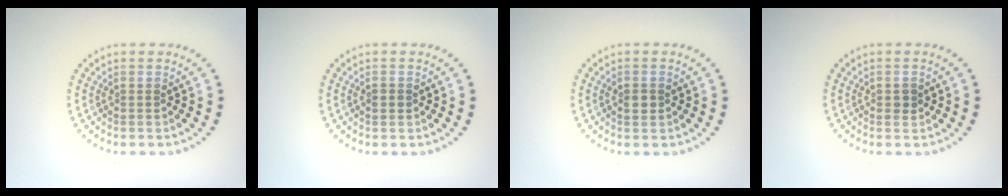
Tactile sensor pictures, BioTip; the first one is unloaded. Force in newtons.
{"total": 1.2, "press": 1.2, "slide": 0.2}
{"total": 1.5, "press": 1.5, "slide": 0.1}
{"total": 1.0, "press": 1.0, "slide": 0.1}